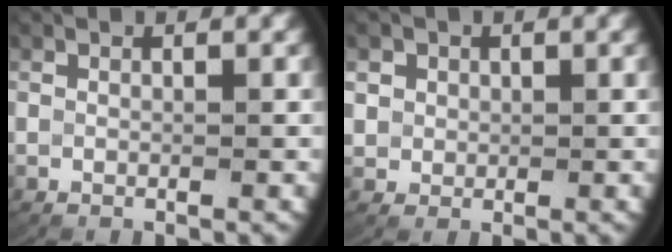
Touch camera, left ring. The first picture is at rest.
{"total": 3.4, "force": [0.9, 3.1, 1.2], "torque": [-0.038, -0.008, 0.021]}